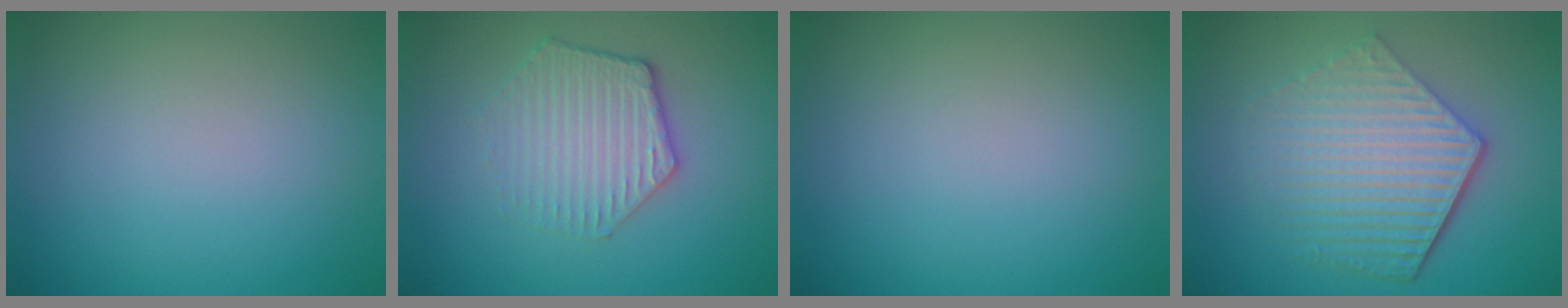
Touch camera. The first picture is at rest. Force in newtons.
{"total": 3.5, "press": 3.0, "slide": 1.7}
{"total": 0.0}
{"total": 6.0, "press": 4.5, "slide": 4.0}